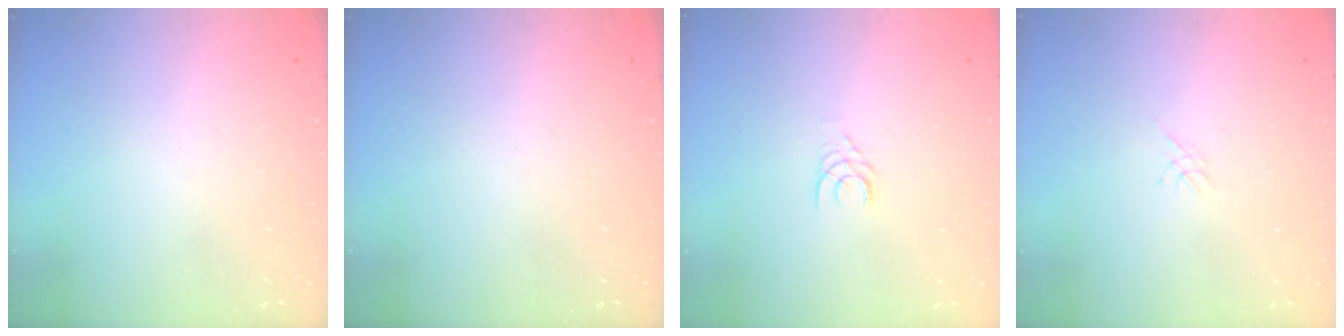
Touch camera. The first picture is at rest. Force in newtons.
{"total": 0.0}
{"total": 2.4, "press": 2.4, "slide": 0.2}
{"total": 1.1, "press": 1.1, "slide": 0.3}